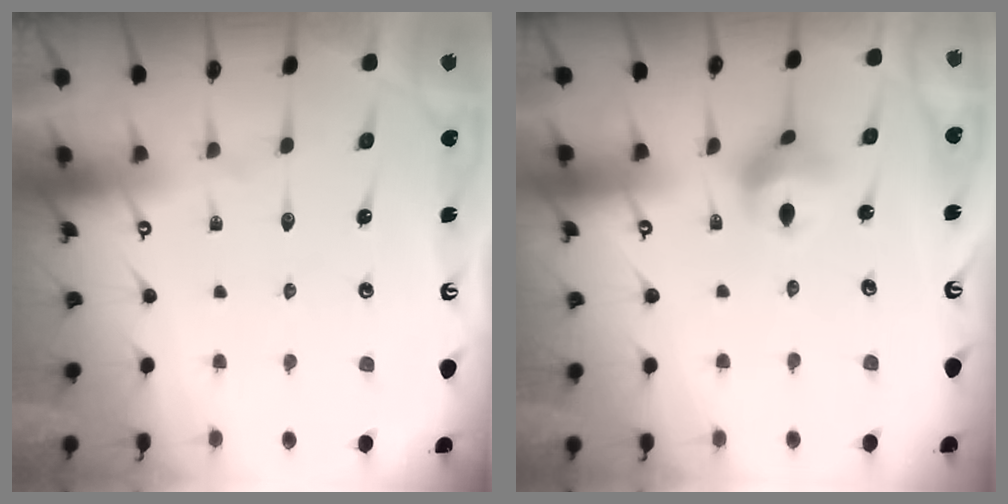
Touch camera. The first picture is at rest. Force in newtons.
{"total": 6.5, "press": 6.5, "slide": 0.5}